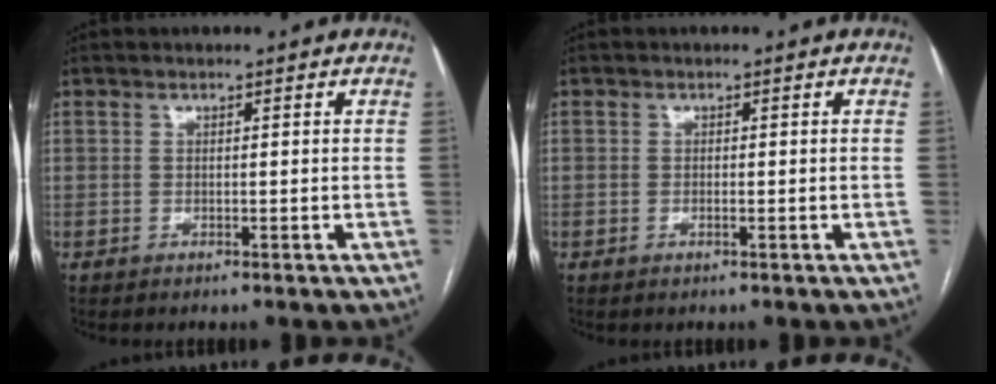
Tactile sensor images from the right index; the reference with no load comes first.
{"total": 0.6, "force": [-0.2, 0.2, 0.5], "torque": [-0.010, 0.000, -0.004]}